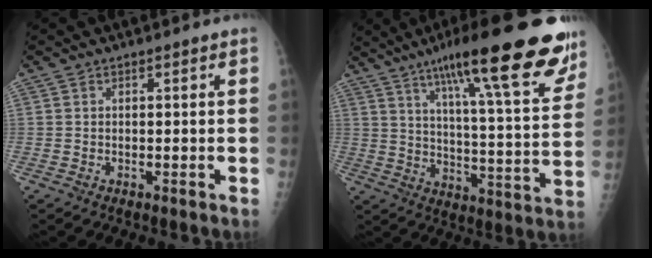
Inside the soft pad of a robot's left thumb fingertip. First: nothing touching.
{"total": 26.4, "force": [17.2, 4.7, 19.5], "torque": [-0.261, -0.050, 0.247]}